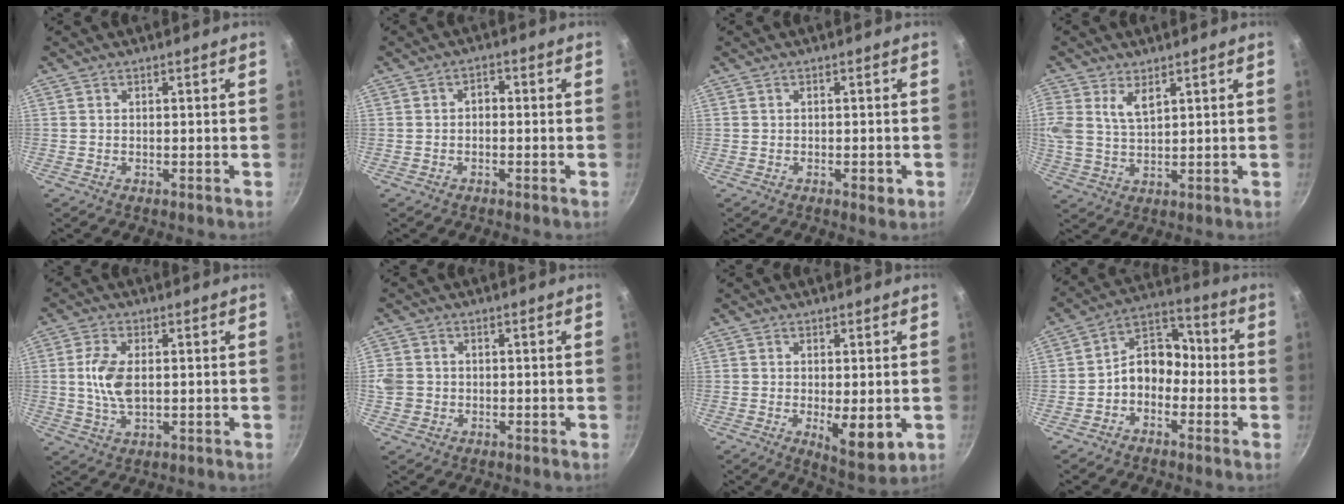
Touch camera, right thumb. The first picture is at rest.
{"total": 1.9, "force": [-0.3, 1.3, 1.3], "torque": [-0.011, 0.013, -0.012]}
{"total": 2.0, "force": [-0.7, 0.8, 1.7], "torque": [-0.017, -0.001, -0.008]}
{"total": 7.1, "force": [3.3, 3.7, 5.1], "torque": [-0.104, -0.007, 0.072]}
{"total": 7.6, "force": [0.6, 4.0, 6.5], "torque": [-0.139, -0.004, 0.012]}
{"total": 4.6, "force": [-0.3, 4.1, 2.0], "torque": [-0.033, 0.009, -0.001]}
{"total": 7.8, "force": [-1.6, 2.9, 7.1], "torque": [-0.096, -0.022, -0.015]}
{"total": 9.8, "force": [-2.1, 7.2, 6.3], "torque": [-0.075, 0.046, -0.053]}